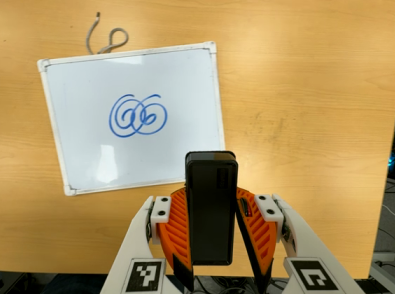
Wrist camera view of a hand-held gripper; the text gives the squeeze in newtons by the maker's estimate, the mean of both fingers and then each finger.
{"total": 5.0, "left": 4.4, "right": 5.6}